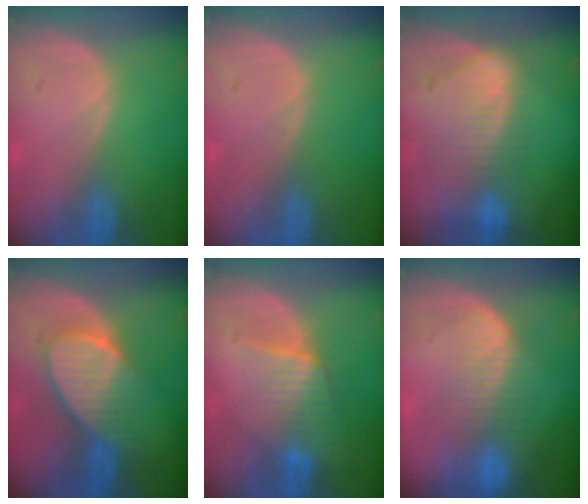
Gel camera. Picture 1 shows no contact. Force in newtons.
{"total": 0.0}
{"total": 9.3, "press": 8.2, "slide": 4.5}
{"total": 7.5, "press": 7.4, "slide": 1.3}
{"total": 6.4, "press": 6.1, "slide": 2.1}
{"total": 8.5, "press": 7.4, "slide": 4.3}